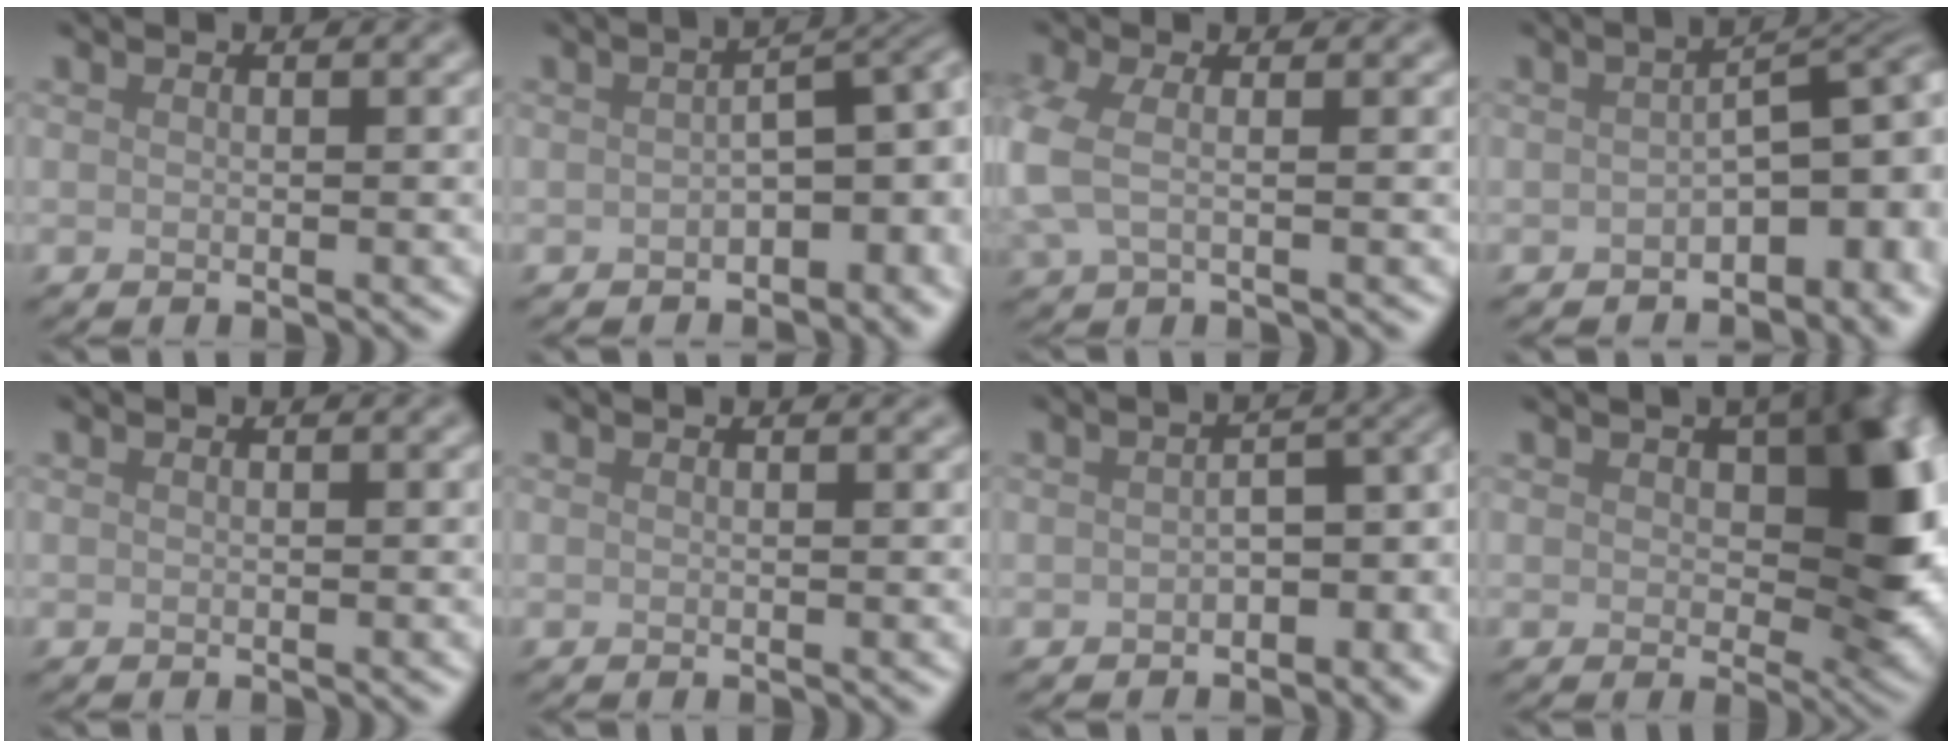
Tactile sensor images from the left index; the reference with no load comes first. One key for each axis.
{"total": 5.0, "fx": -0.8, "fy": 2.4, "fz": 4.3, "tx": -0.046, "ty": 0.003, "tz": -0.018}
{"total": 3.5, "fx": -0.3, "fy": 1.6, "fz": 3.1, "tx": -0.087, "ty": -0.001, "tz": -0.014}
{"total": 5.2, "fx": -1.4, "fy": 2.4, "fz": 4.4, "tx": -0.044, "ty": 0.005, "tz": -0.024}
{"total": 0.0}
{"total": 0.5, "fx": 0.4, "fy": 0.2, "fz": 0.2, "tx": -0.001, "ty": 0.001, "tz": -0.003}
{"total": 5.7, "fx": -2.0, "fy": 3.0, "fz": 4.4, "tx": -0.037, "ty": 0.001, "tz": -0.036}
{"total": 8.8, "fx": 1.3, "fy": 4.6, "fz": 7.4, "tx": -0.103, "ty": 0.000, "tz": 0.025}